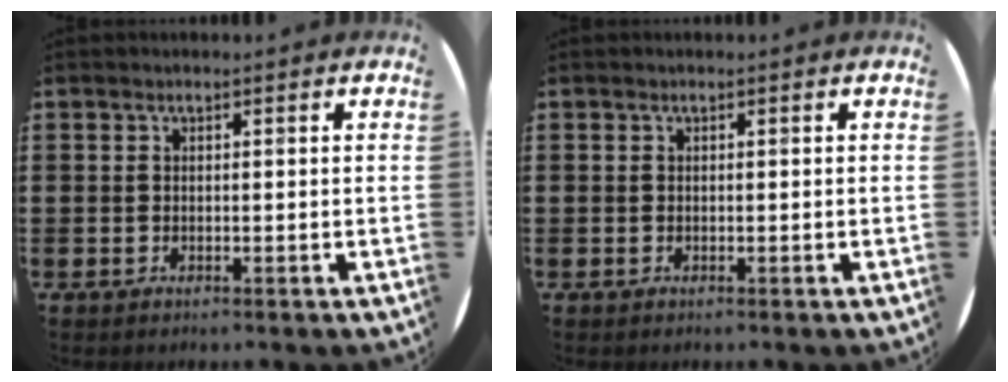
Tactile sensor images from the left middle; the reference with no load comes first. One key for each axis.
{"total": 0.0}